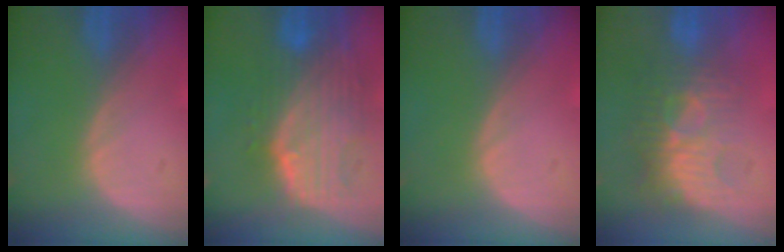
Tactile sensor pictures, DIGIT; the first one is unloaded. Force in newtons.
{"total": 10.5, "press": 9.1, "slide": 5.3}
{"total": 0.0}
{"total": 9.4, "press": 8.4, "slide": 4.3}